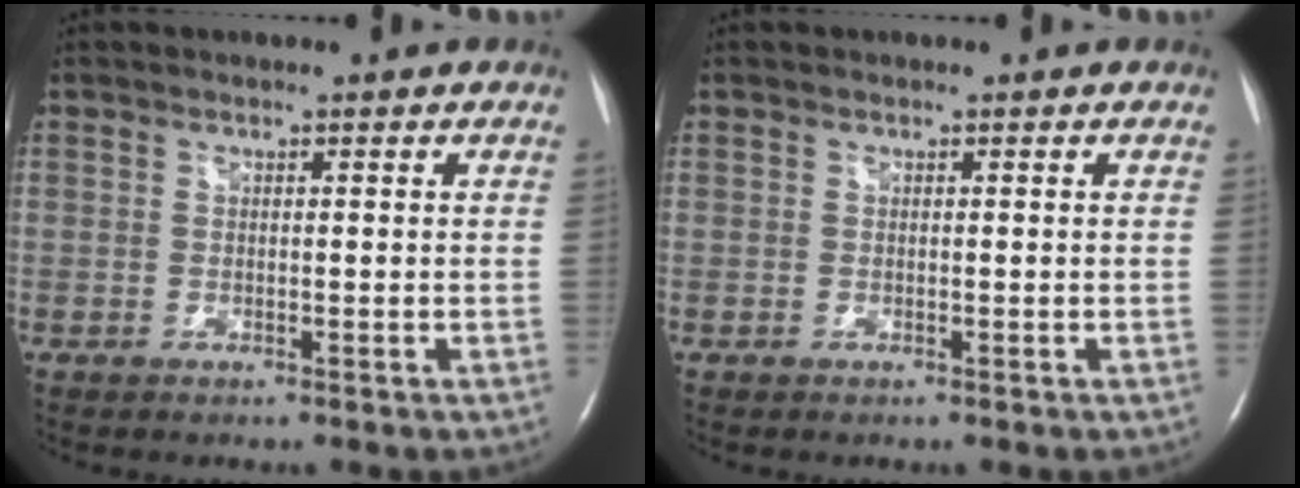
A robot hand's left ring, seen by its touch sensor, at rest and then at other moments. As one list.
[{"total": 0.0}]